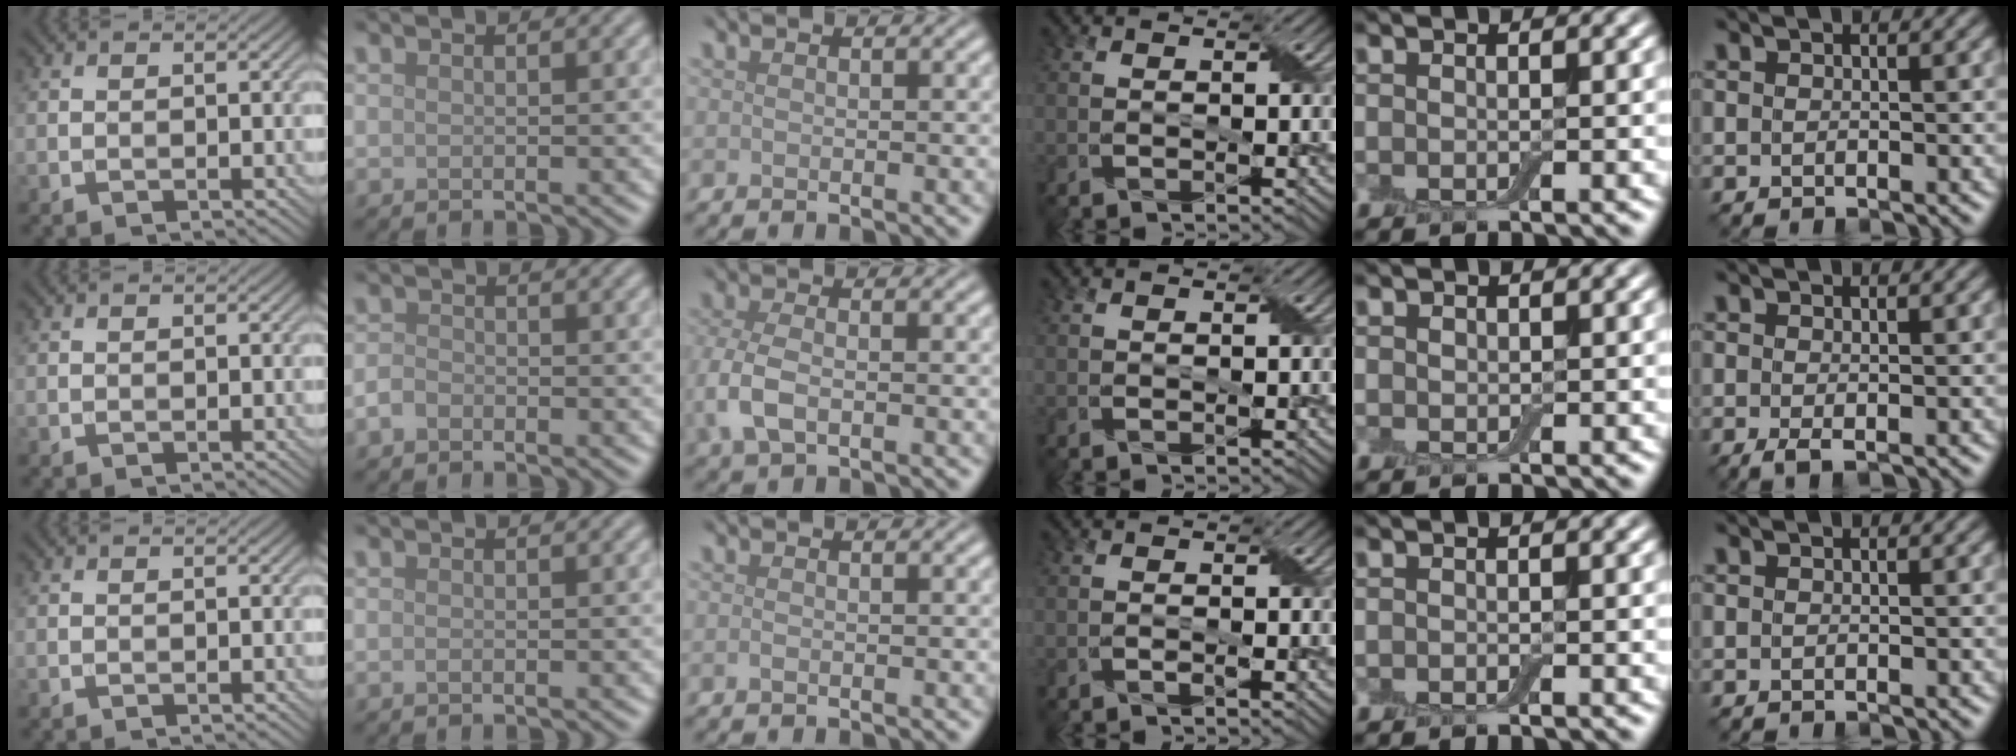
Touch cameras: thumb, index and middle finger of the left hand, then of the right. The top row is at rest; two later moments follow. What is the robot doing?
{"motion": "fold", "object": "cloth"}